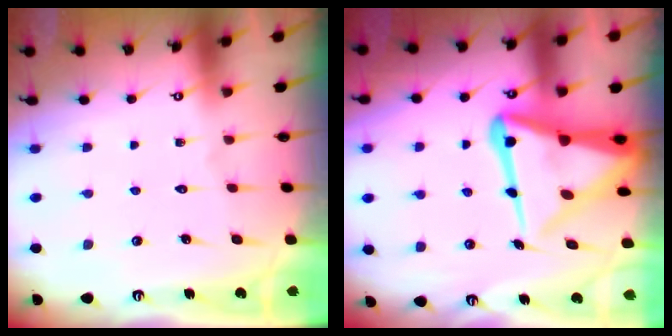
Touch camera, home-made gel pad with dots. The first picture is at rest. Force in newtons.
{"total": 17.2, "press": 17.1, "slide": 1.7}